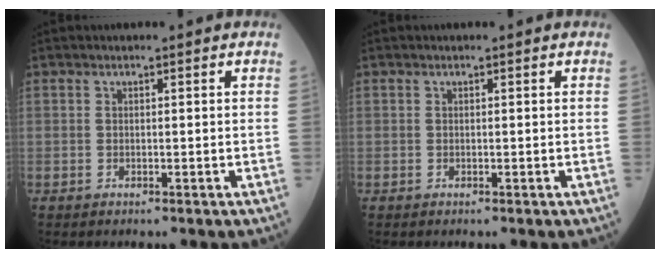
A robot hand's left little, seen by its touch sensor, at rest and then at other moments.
{"total": 0.0}